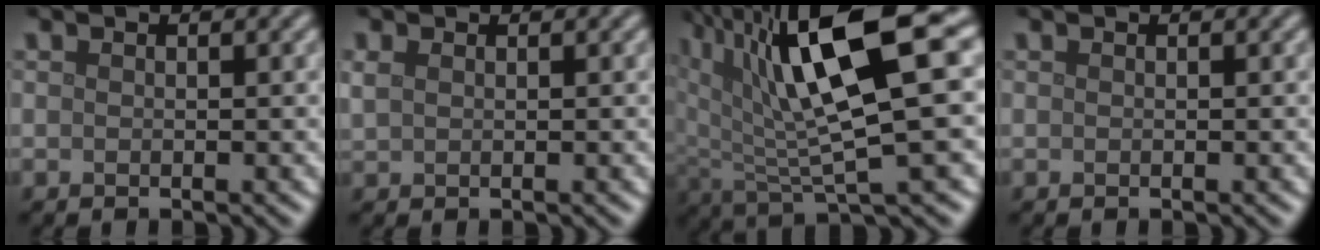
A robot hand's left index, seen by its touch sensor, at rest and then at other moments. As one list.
[{"total": 1.1, "force": [0.6, 0.7, 0.7], "torque": [-0.017, 0.002, 0.015]}, {"total": 12.7, "force": [4.6, 3.6, 11.3], "torque": [-0.200, 0.006, 0.089]}, {"total": 0.0}]